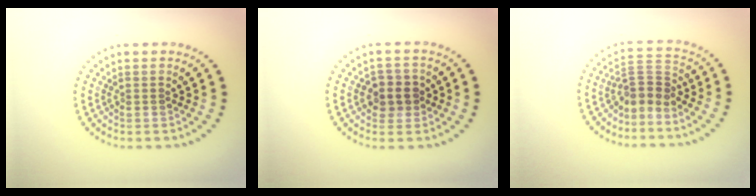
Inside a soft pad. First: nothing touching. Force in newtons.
{"total": 2.5, "press": 2.3, "slide": 0.9}
{"total": 2.8, "press": 2.0, "slide": 1.9}